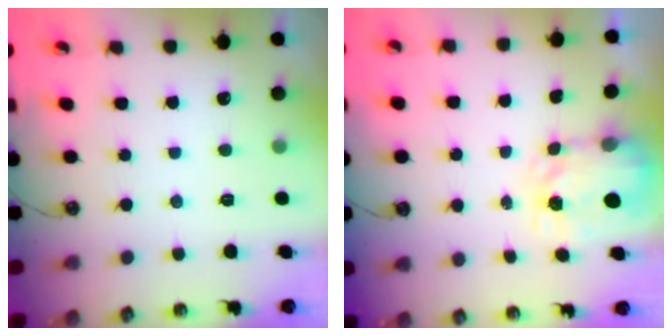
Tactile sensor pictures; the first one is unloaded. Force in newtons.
{"total": 3.7, "press": 3.7, "slide": 0.5}